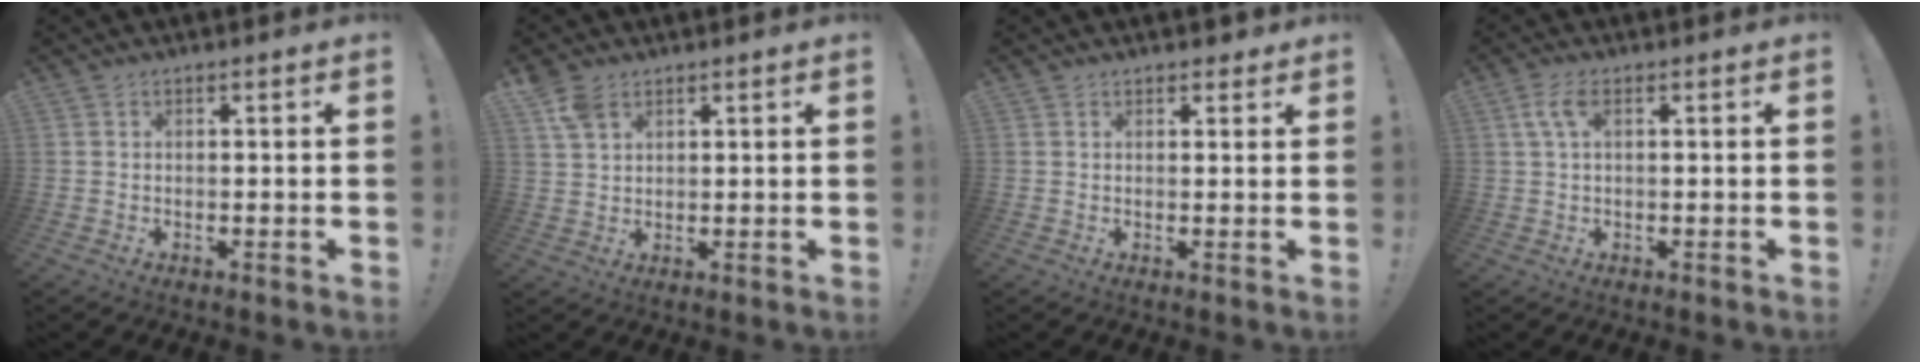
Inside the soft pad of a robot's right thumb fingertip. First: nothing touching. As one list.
[{"total": 5.8, "force": [3.5, 3.6, 3.1], "torque": [-0.058, -0.007, 0.069]}, {"total": 1.7, "force": [1.4, 0.9, 0.5], "torque": [0.005, -0.008, 0.023]}, {"total": 4.2, "force": [1.4, 1.7, 3.6], "torque": [-0.069, 0.004, 0.025]}]